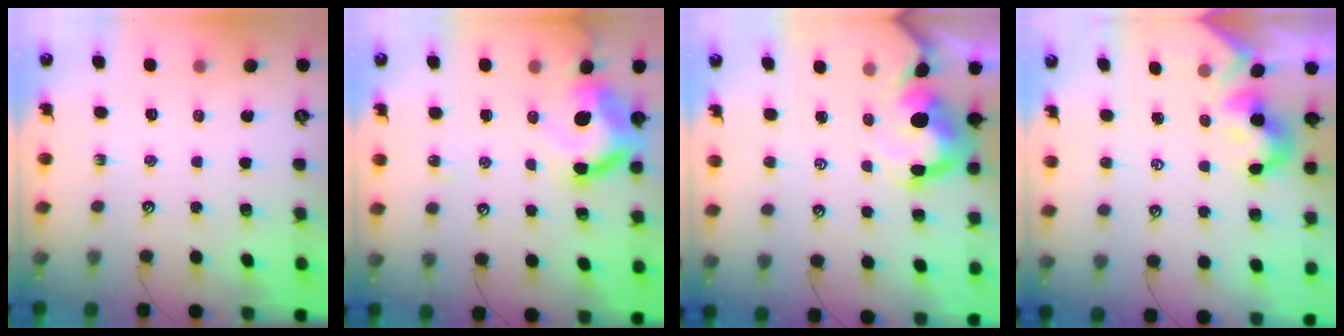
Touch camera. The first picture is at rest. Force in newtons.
{"total": 11.5, "press": 11.5, "slide": 1.2}
{"total": 8.1, "press": 8.0, "slide": 1.4}
{"total": 2.1, "press": 2.1, "slide": 0.4}